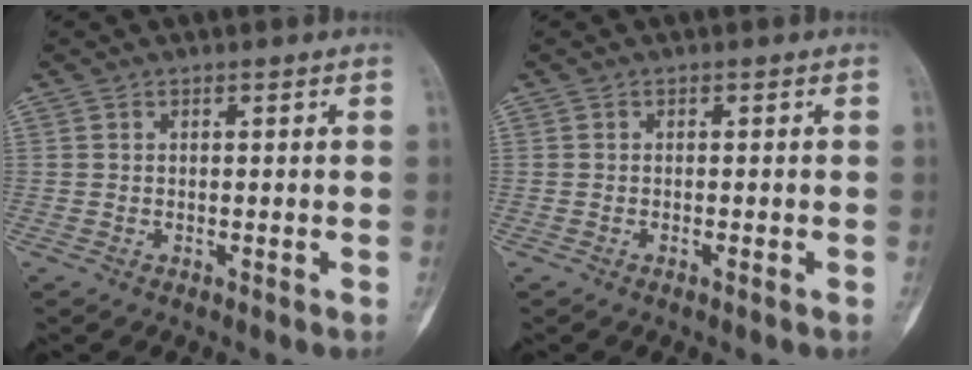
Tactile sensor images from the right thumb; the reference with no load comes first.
{"total": 0.8, "force": [-0.4, 0.1, 0.6], "torque": [-0.013, 0.000, -0.006]}